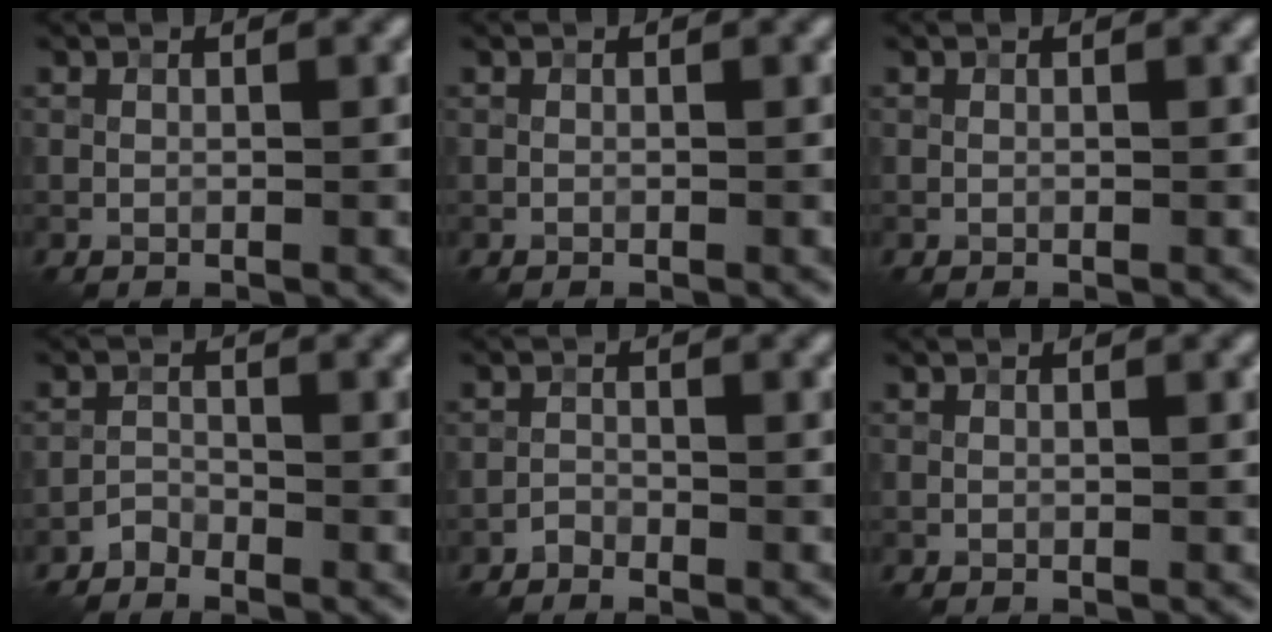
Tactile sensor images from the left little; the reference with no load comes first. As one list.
[{"total": 0.0}, {"total": 0.0}, {"total": 1.4, "force": [-1.3, 0.4, 0.1], "torque": [0.002, 0.007, -0.028]}, {"total": 0.9, "force": [-0.9, 0.3, 0.0], "torque": [0.004, 0.004, -0.019]}, {"total": 0.0}]